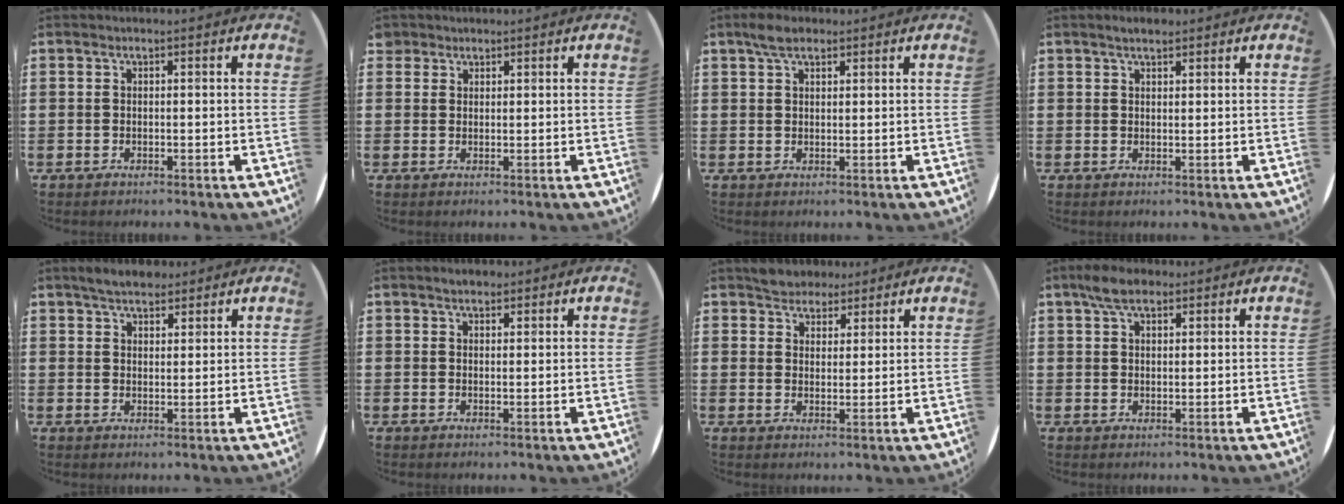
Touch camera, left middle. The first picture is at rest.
{"total": 1.5, "force": [1.3, 0.8, 0.0], "torque": [0.005, 0.000, 0.024]}
{"total": 3.0, "force": [2.3, 1.3, 1.5], "torque": [-0.025, 0.005, 0.039]}
{"total": 1.7, "force": [1.5, 0.5, 0.7], "torque": [-0.007, 0.001, 0.024]}
{"total": 3.6, "force": [3.2, 1.2, 1.0], "torque": [-0.018, -0.003, 0.059]}
{"total": 1.7, "force": [1.6, 0.6, 0.5], "torque": [-0.002, 0.001, 0.027]}
{"total": 3.5, "force": [3.2, 1.5, -0.2], "torque": [-0.007, 0.002, 0.061]}
{"total": 4.3, "force": [3.1, 1.8, 2.3], "torque": [-0.043, 0.006, 0.055]}